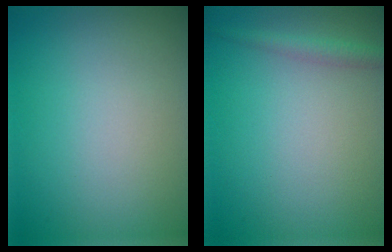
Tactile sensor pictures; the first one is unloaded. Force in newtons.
{"total": 1.6, "press": 1.6, "slide": 0.1}